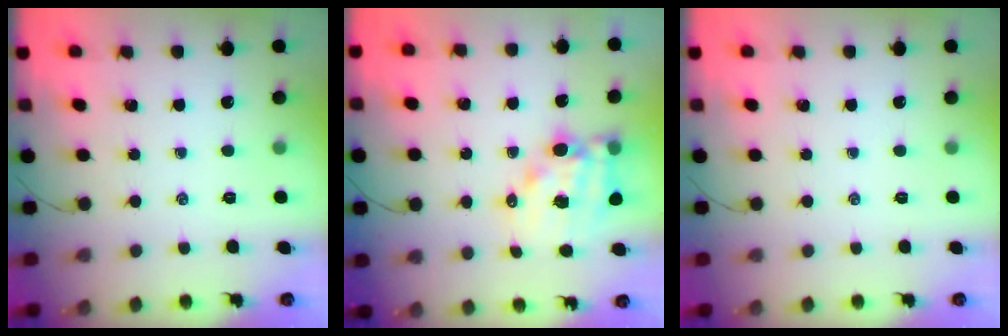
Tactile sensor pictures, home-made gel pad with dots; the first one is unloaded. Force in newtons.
{"total": 12.3, "press": 11.8, "slide": 3.4}
{"total": 0.0}